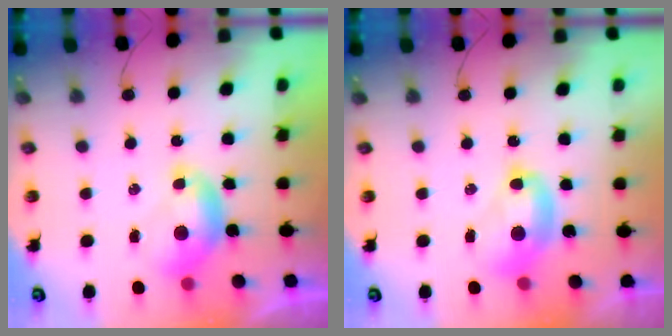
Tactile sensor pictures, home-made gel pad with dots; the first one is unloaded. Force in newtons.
{"total": 2.8, "press": 2.8, "slide": 0.1}